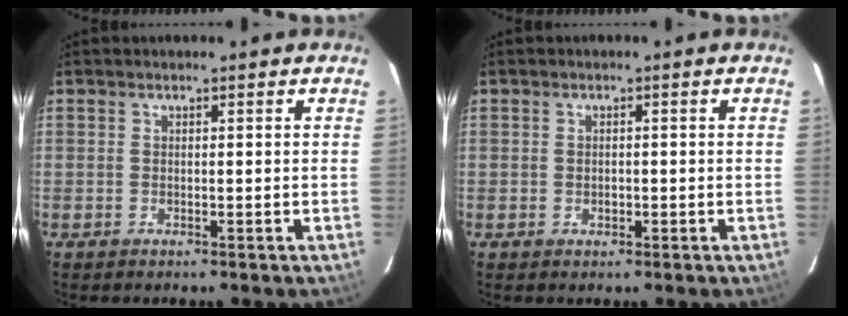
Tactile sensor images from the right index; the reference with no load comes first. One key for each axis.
{"total": 1.1, "fx": -0.3, "fy": 0.9, "fz": 0.6, "tx": -0.010, "ty": 0.002, "tz": -0.005}